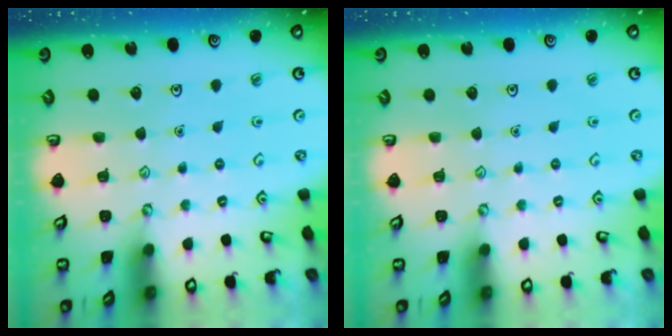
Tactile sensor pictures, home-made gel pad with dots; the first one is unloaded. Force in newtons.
{"total": 0.0}